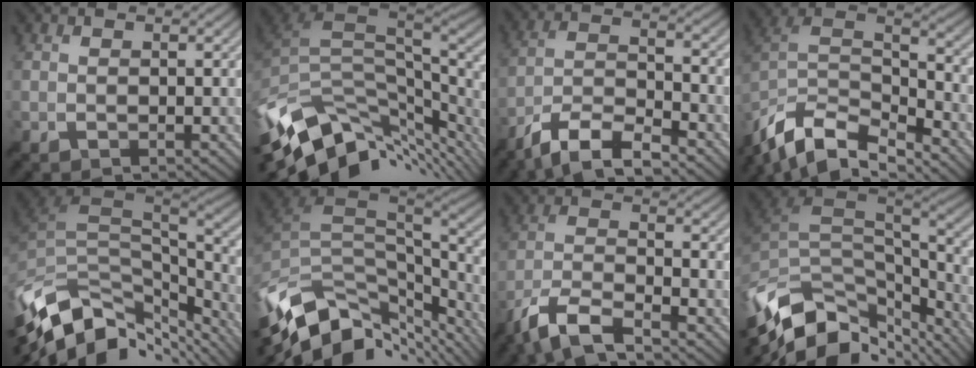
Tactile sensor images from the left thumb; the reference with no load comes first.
{"total": 12.7, "force": [-3.8, 7.2, 9.7], "torque": [-0.204, -0.023, -0.059]}
{"total": 9.1, "force": [-7.1, 2.3, 5.3], "torque": [-0.104, 0.004, -0.143]}
{"total": 13.4, "force": [-9.5, 5.7, 7.6], "torque": [-0.207, -0.007, -0.163]}
{"total": 13.5, "force": [-5.7, 7.2, 9.9], "torque": [-0.233, -0.016, -0.094]}
{"total": 13.9, "force": [-5.6, 7.5, 10.2], "torque": [-0.239, -0.025, -0.089]}
{"total": 8.5, "force": [-6.4, 2.0, 5.2], "torque": [-0.113, -0.002, -0.135]}
{"total": 14.2, "force": [-6.7, 8.0, 9.6], "torque": [-0.235, -0.030, -0.105]}